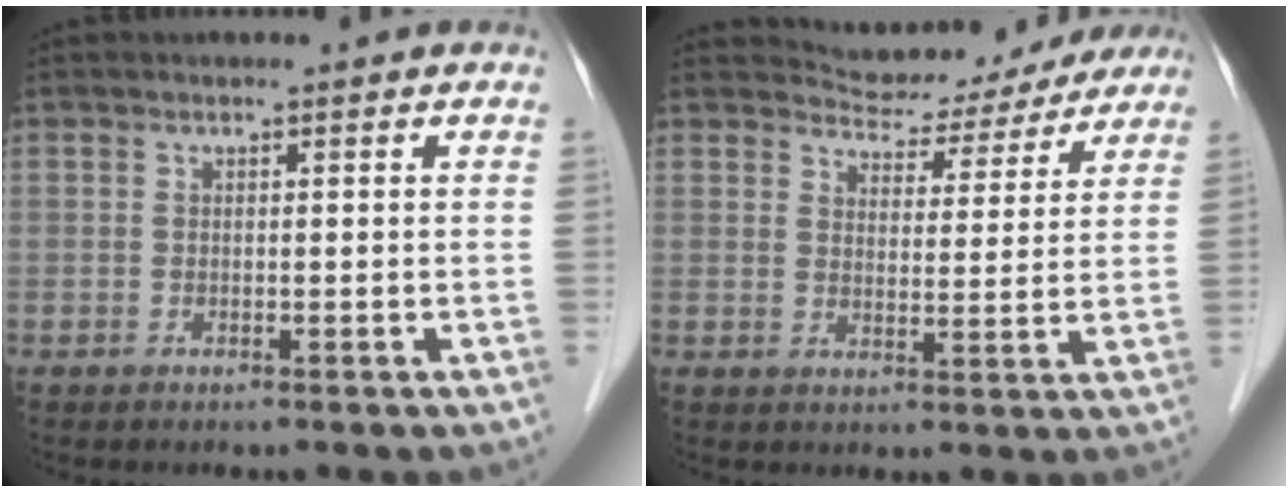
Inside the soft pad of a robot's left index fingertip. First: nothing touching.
{"total": 10.1, "force": [9.5, 3.6, 0.7], "torque": [0.000, 0.007, 0.111]}